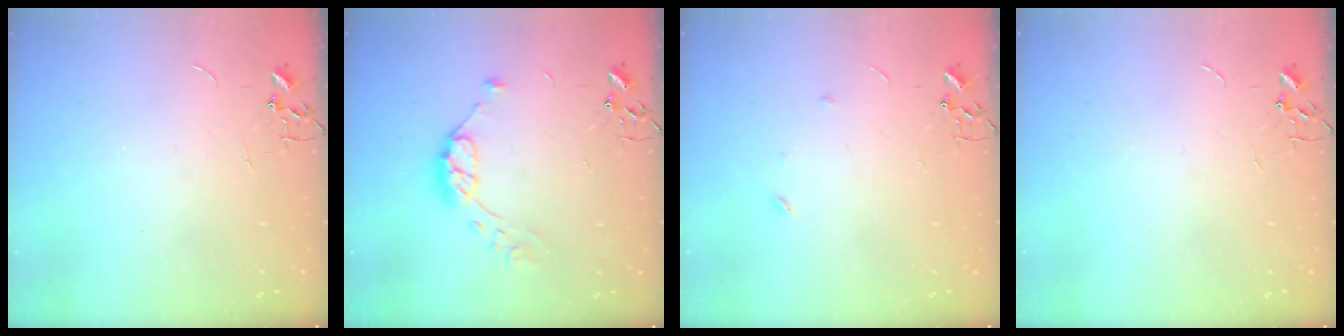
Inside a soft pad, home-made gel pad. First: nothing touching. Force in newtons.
{"total": 9.7, "press": 9.7, "slide": 0.5}
{"total": 3.5, "press": 3.4, "slide": 0.7}
{"total": 0.0}